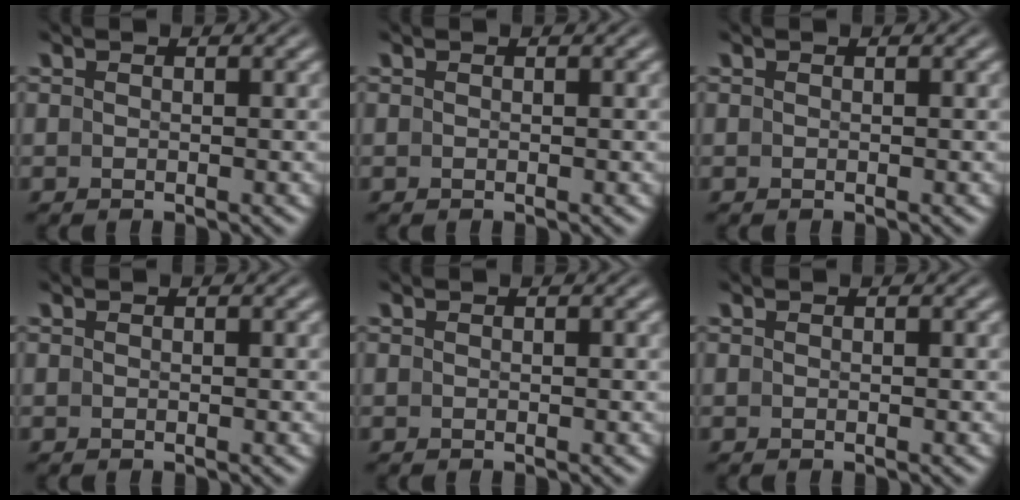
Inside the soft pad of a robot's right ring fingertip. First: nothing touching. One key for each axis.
{"total": 0.0}
{"total": 0.0}
{"total": 0.0}
{"total": 0.0}
{"total": 0.0}